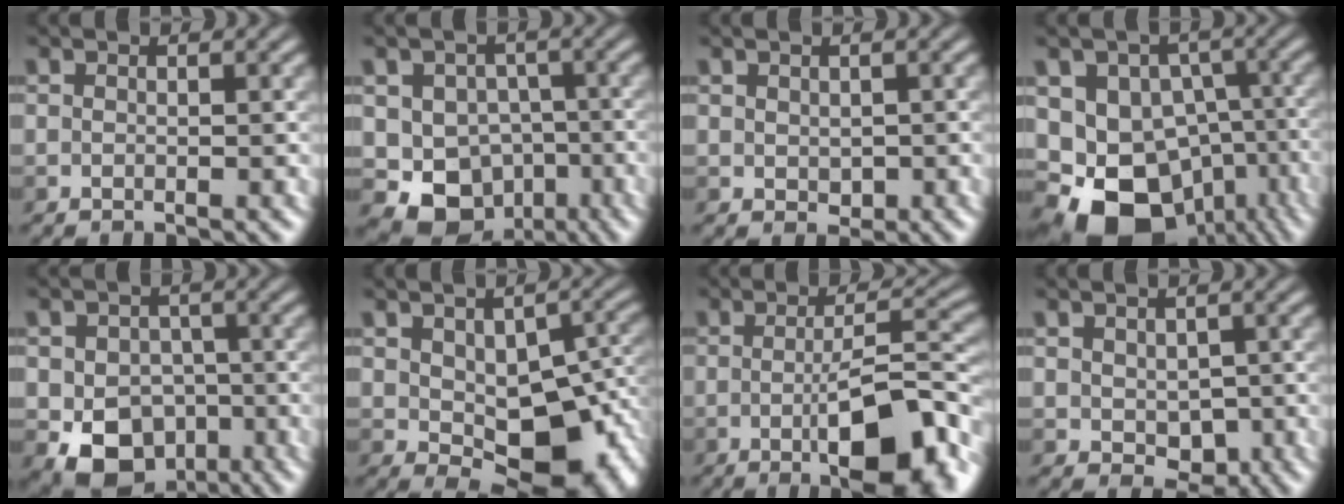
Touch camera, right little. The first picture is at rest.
{"total": 5.7, "force": [-2.2, 4.9, 2.0], "torque": [-0.022, 0.000, -0.050]}
{"total": 0.7, "force": [0.1, 0.6, 0.2], "torque": [-0.006, -0.003, 0.008]}
{"total": 12.2, "force": [-5.7, 9.4, 5.2], "torque": [-0.062, -0.014, -0.097]}
{"total": 6.2, "force": [-2.4, 4.8, 3.1], "torque": [-0.051, -0.002, -0.044]}
{"total": 9.3, "force": [-2.2, 5.0, 7.5], "torque": [-0.114, -0.015, -0.023]}
{"total": 8.3, "force": [-3.5, 1.9, 7.3], "torque": [-0.114, -0.002, -0.056]}
{"total": 1.8, "force": [-0.2, 1.5, 1.0], "torque": [-0.018, -0.005, 0.001]}